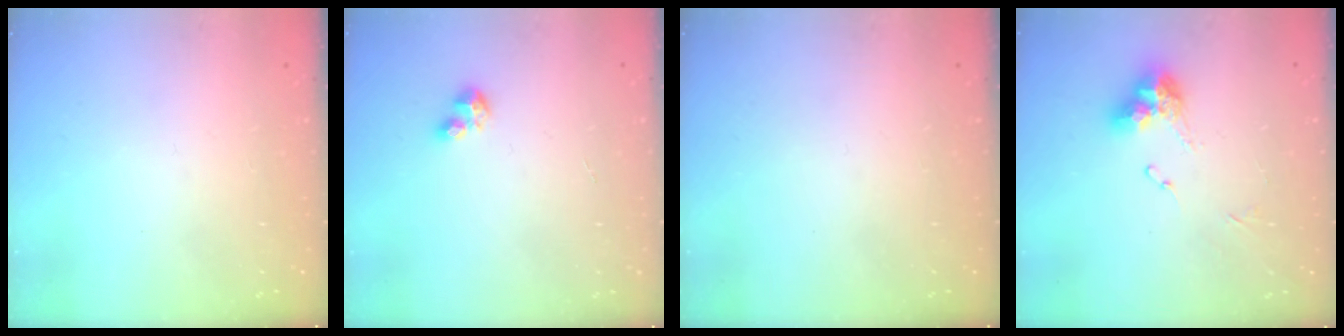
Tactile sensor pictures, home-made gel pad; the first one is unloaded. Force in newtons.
{"total": 3.6, "press": 3.6, "slide": 0.4}
{"total": 0.0}
{"total": 10.4, "press": 10.3, "slide": 1.1}